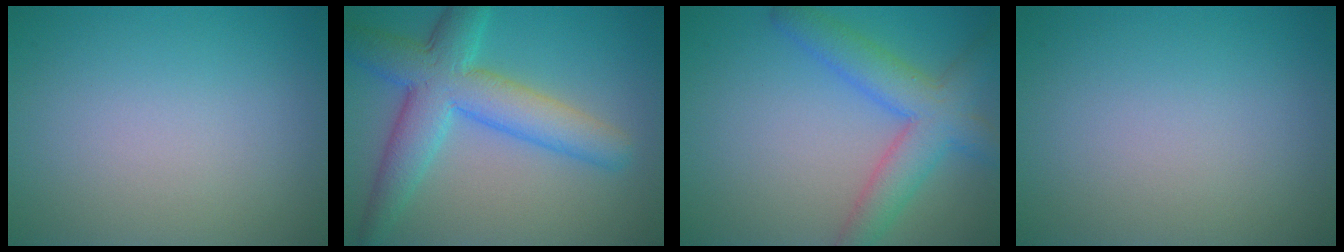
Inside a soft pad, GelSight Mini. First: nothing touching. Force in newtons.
{"total": 7.4, "press": 7.4, "slide": 0.3}
{"total": 5.7, "press": 5.7, "slide": 0.2}
{"total": 0.0}